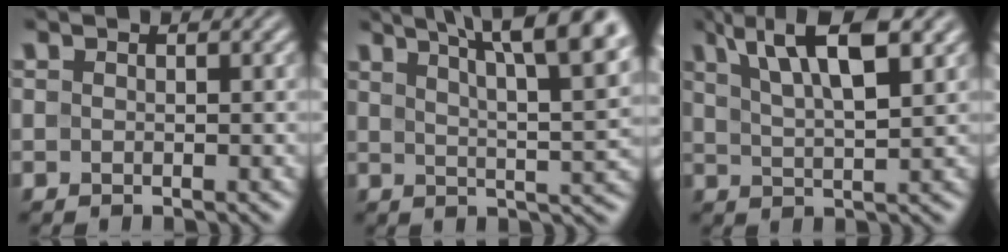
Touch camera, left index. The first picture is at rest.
{"total": 11.0, "force": [6.4, 2.8, 8.5], "torque": [-0.099, 0.026, 0.078]}
{"total": 7.8, "force": [4.4, 2.2, 6.1], "torque": [-0.103, 0.016, 0.072]}